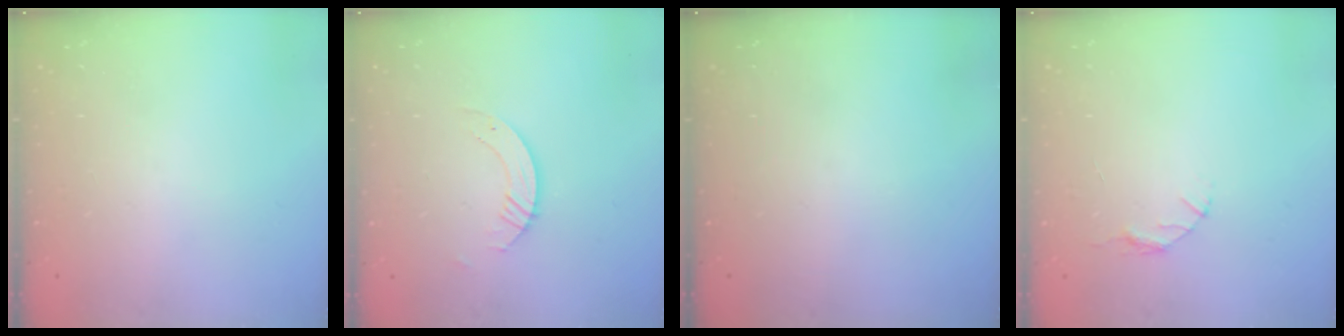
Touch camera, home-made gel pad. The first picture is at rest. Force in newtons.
{"total": 3.6, "press": 3.6, "slide": 0.3}
{"total": 0.0}
{"total": 3.2, "press": 3.2, "slide": 0.4}